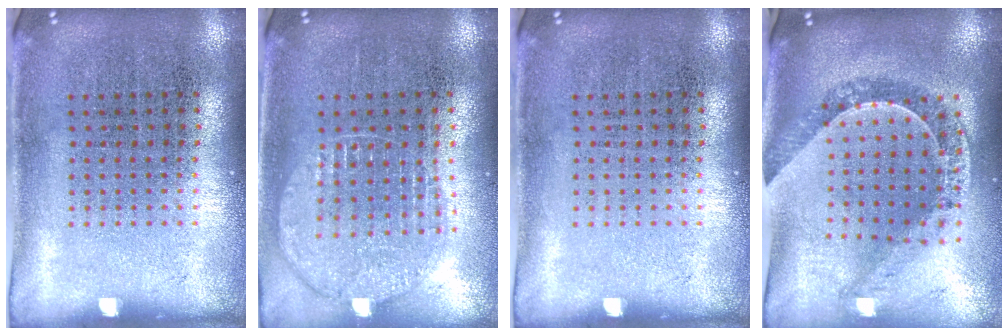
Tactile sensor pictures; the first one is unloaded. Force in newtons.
{"total": 1.1, "press": 1.1, "slide": 0.1}
{"total": 0.0}
{"total": 1.1, "press": 1.1, "slide": 0.2}